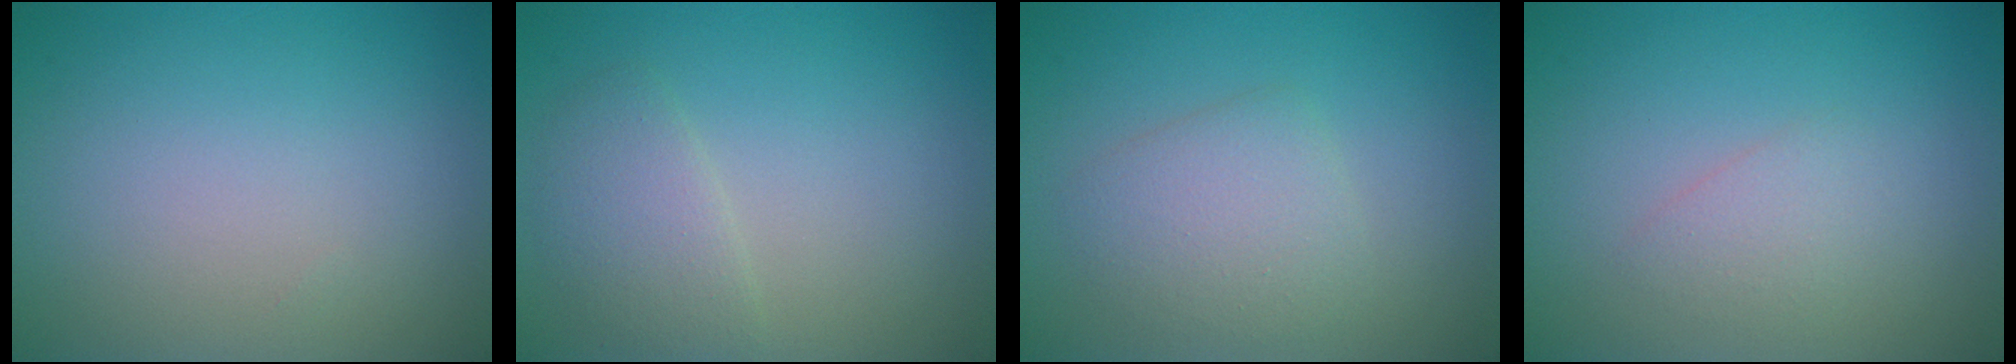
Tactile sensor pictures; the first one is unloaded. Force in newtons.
{"total": 2.4, "press": 2.4, "slide": 0.1}
{"total": 3.0, "press": 3.0, "slide": 0.0}
{"total": 1.4, "press": 1.4, "slide": 0.1}